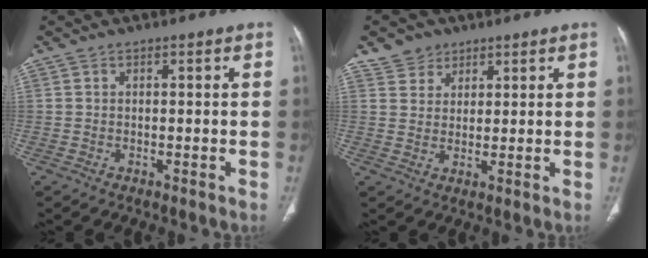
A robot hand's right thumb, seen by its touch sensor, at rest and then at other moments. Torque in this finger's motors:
{"motor_torque": [-0.38, 0.40, 0.03, -0.04, -0.02]}